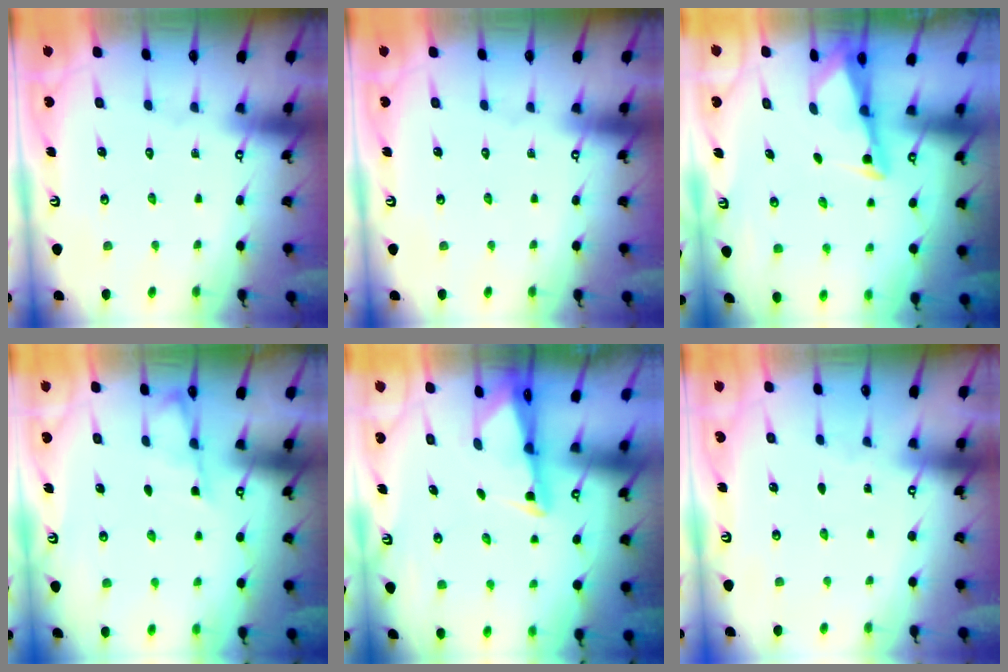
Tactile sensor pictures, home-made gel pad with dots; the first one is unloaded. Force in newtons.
{"total": 0.0}
{"total": 2.9, "press": 2.9, "slide": 0.2}
{"total": 2.2, "press": 2.2, "slide": 0.3}
{"total": 1.8, "press": 1.7, "slide": 0.4}
{"total": 2.5, "press": 2.5, "slide": 0.3}